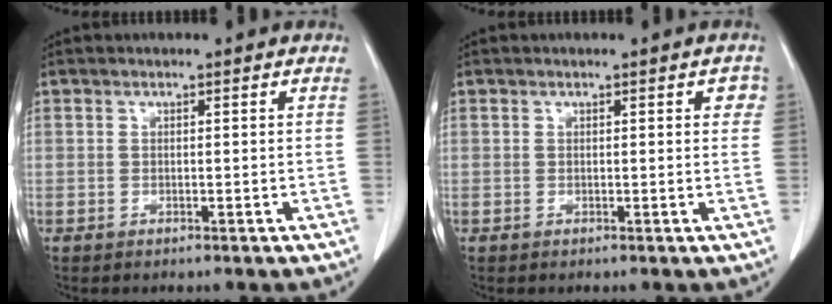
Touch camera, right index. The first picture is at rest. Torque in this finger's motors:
{"motor_torque": [-0.04, -0.10, 0.00, 0.00]}